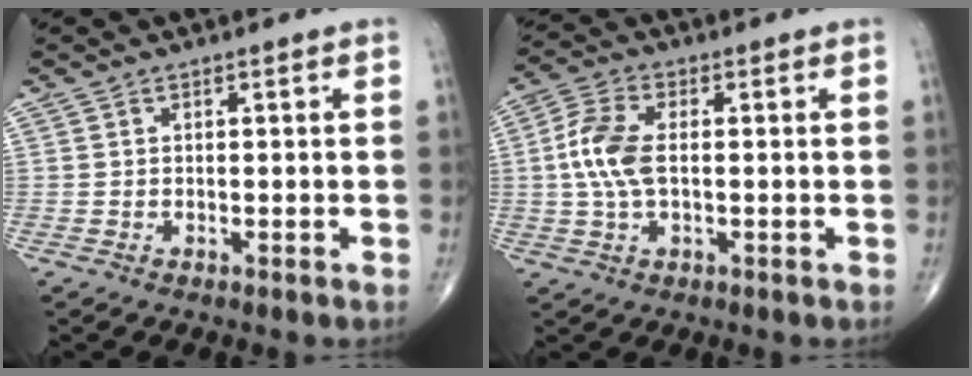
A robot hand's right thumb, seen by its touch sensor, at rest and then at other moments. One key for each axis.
{"total": 9.3, "fx": 0.2, "fy": 4.9, "fz": 7.9, "tx": -0.179, "ty": 0.015, "tz": 0.001}